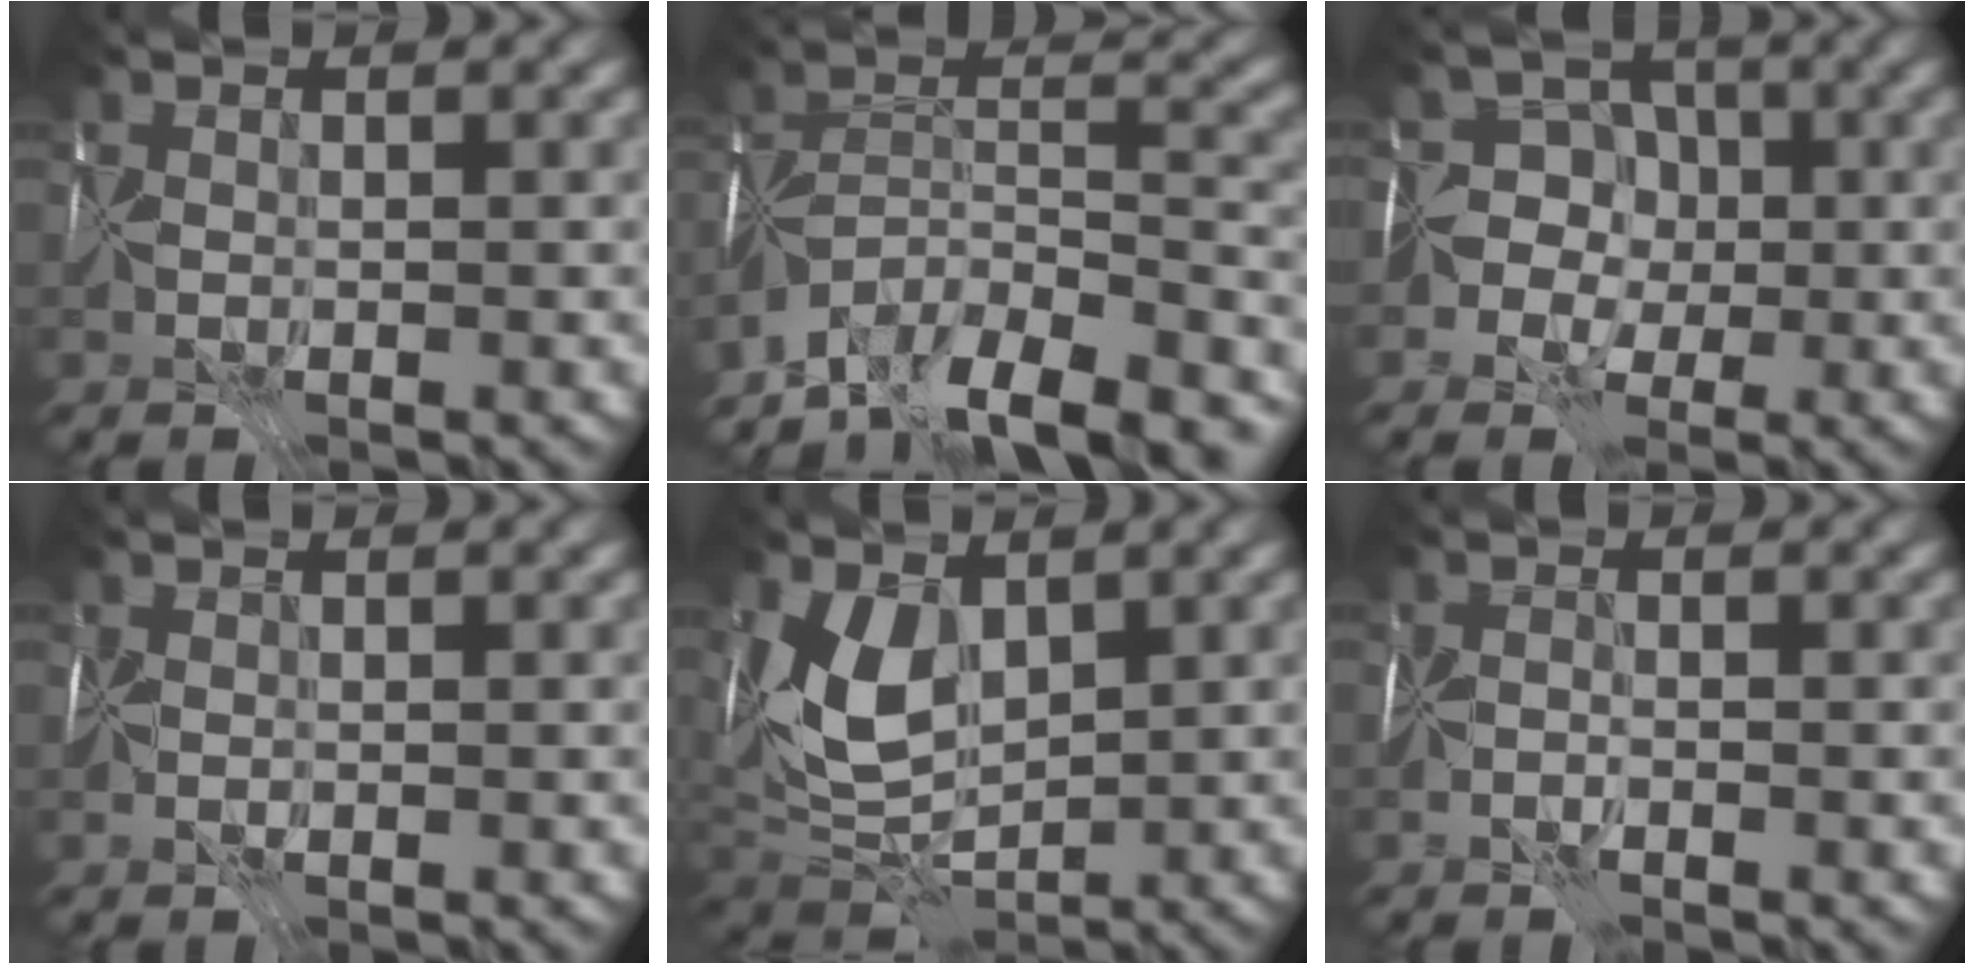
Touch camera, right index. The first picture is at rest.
{"total": 13.5, "force": [-11.3, 4.3, 6.1], "torque": [-0.108, 0.014, -0.167]}
{"total": 5.9, "force": [-1.4, 5.5, 1.6], "torque": [-0.006, 0.024, -0.057]}
{"total": 0.8, "force": [-0.1, 0.3, 0.7], "torque": [-0.019, -0.001, -0.008]}
{"total": 5.6, "force": [1.8, 3.5, 4.0], "torque": [-0.085, -0.001, 0.036]}
{"total": 1.4, "force": [-1.1, 0.2, 0.8], "torque": [-0.020, -0.002, -0.033]}